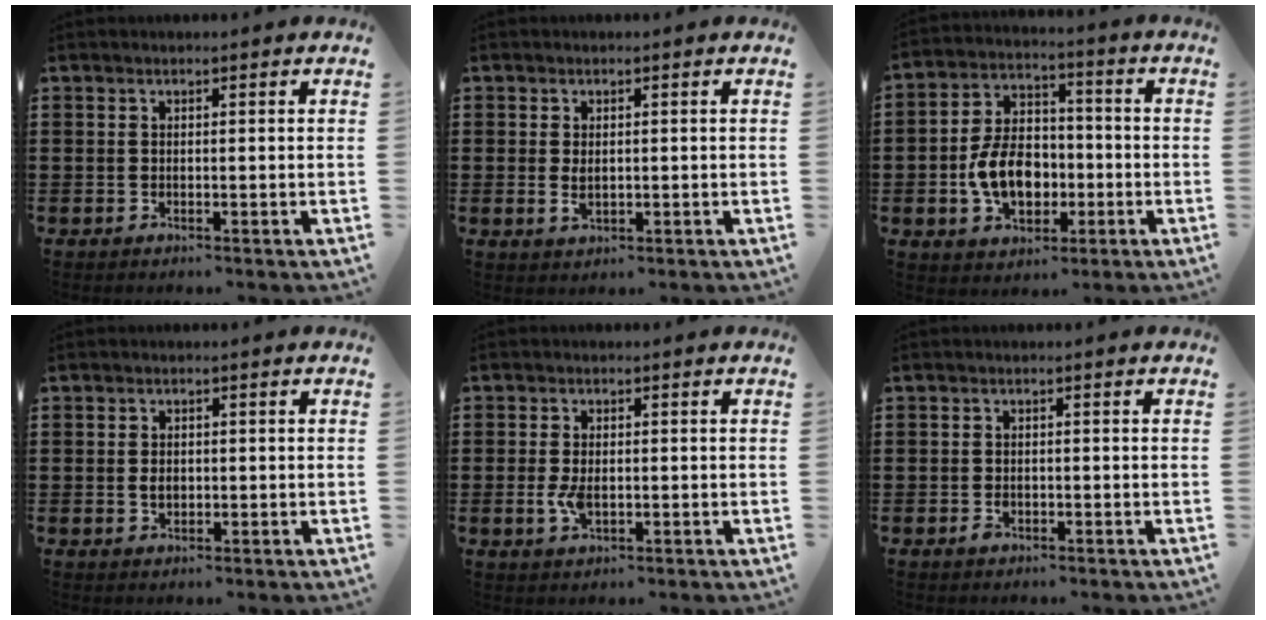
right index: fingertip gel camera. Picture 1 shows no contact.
{"total": 1.9, "force": [0.1, 0.9, 1.7], "torque": [-0.034, 0.000, 0.002]}
{"total": 9.8, "force": [-2.1, 6.8, 6.7], "torque": [-0.132, 0.006, -0.041]}
{"total": 1.7, "force": [-0.1, 1.1, 1.3], "torque": [-0.026, 0.004, -0.003]}
{"total": 3.4, "force": [-0.5, 1.7, 3.0], "torque": [-0.070, -0.006, -0.010]}
{"total": 1.1, "force": [-0.6, 0.6, 0.7], "torque": [-0.016, -0.005, -0.010]}